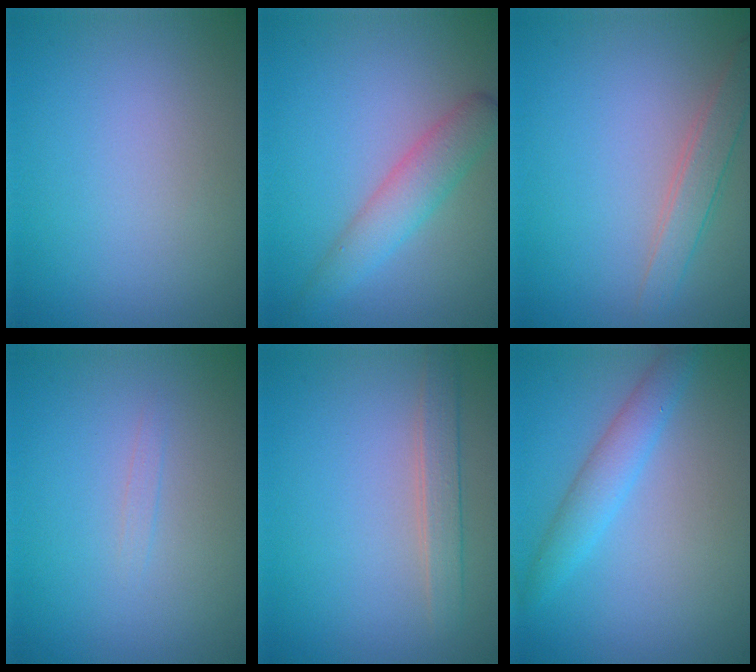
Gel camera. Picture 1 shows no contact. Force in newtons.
{"total": 3.2, "press": 3.2, "slide": 0.3}
{"total": 2.4, "press": 2.4, "slide": 0.1}
{"total": 0.6, "press": 0.6, "slide": 0.1}
{"total": 2.0, "press": 2.0, "slide": 0.2}
{"total": 2.9, "press": 2.9, "slide": 0.0}